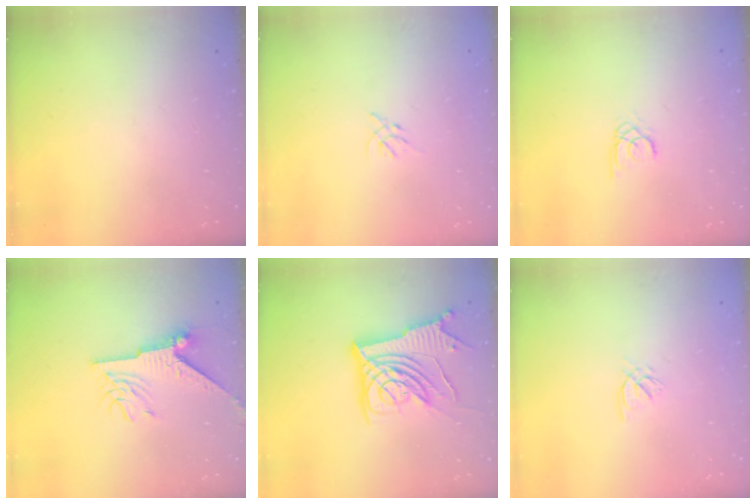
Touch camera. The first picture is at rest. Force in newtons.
{"total": 2.3, "press": 2.2, "slide": 0.6}
{"total": 1.5, "press": 1.5, "slide": 0.1}
{"total": 9.7, "press": 9.7, "slide": 0.3}
{"total": 14.0, "press": 13.9, "slide": 1.5}
{"total": 2.1, "press": 2.0, "slide": 0.5}